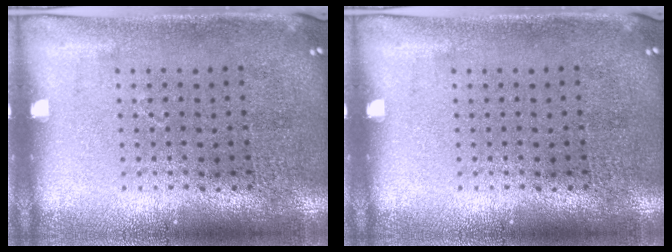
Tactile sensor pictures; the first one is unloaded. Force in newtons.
{"total": 0.0}